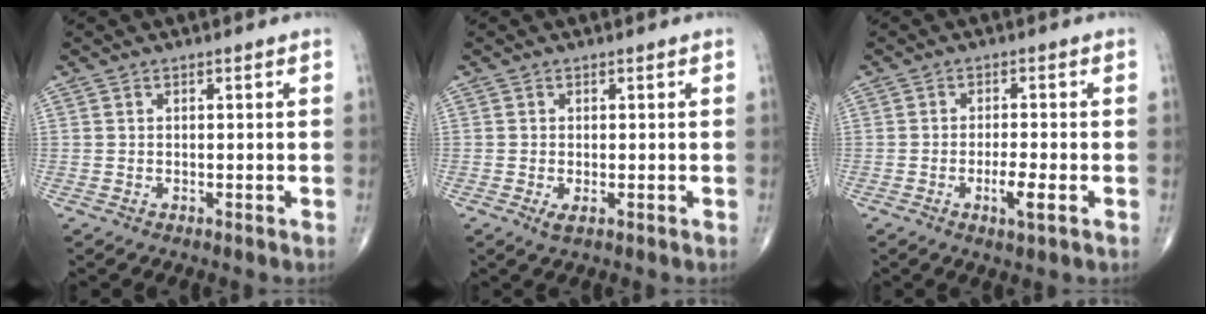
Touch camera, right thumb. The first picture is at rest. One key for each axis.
{"total": 1.5, "fx": -0.5, "fy": 0.6, "fz": 1.3, "tx": -0.030, "ty": -0.006, "tz": -0.008}
{"total": 4.1, "fx": -1.5, "fy": 0.8, "fz": 3.7, "tx": -0.072, "ty": -0.002, "tz": -0.028}